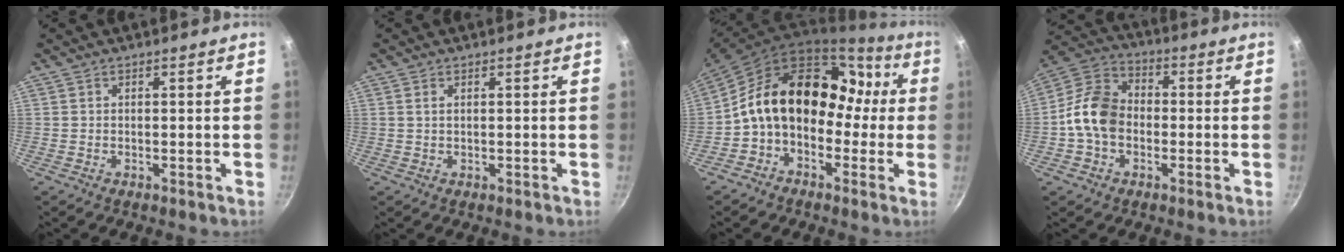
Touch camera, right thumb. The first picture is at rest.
{"total": 0.9, "force": [0.4, 0.4, 0.7], "torque": [-0.012, 0.002, 0.006]}
{"total": 19.2, "force": [-0.1, 14.1, 13.0], "torque": [-0.171, 0.072, -0.012]}
{"total": 11.3, "force": [-1.7, 8.5, 7.3], "torque": [-0.111, 0.032, -0.055]}